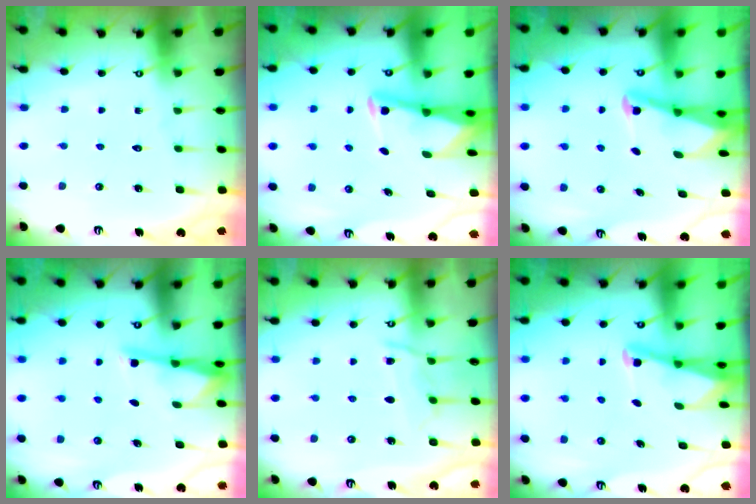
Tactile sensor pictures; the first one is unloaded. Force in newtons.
{"total": 2.9, "press": 2.8, "slide": 0.4}
{"total": 2.6, "press": 2.5, "slide": 0.6}
{"total": 3.9, "press": 3.7, "slide": 1.1}
{"total": 8.3, "press": 8.3, "slide": 0.8}
{"total": 2.3, "press": 2.2, "slide": 0.3}